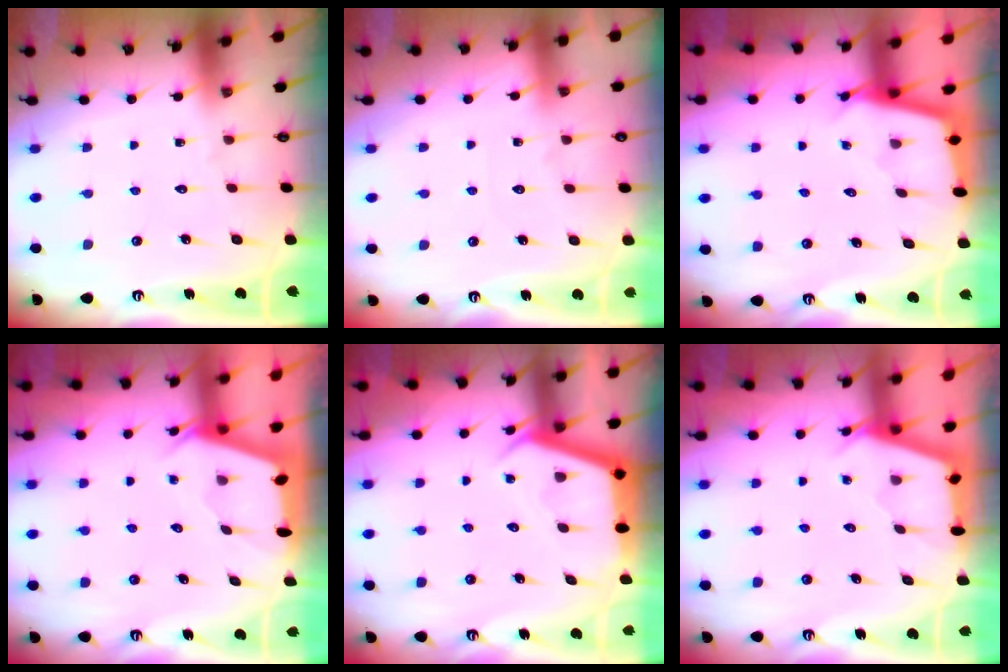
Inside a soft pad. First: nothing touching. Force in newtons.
{"total": 2.5, "press": 2.5, "slide": 0.5}
{"total": 2.3, "press": 2.3, "slide": 0.2}
{"total": 2.0, "press": 2.0, "slide": 0.3}
{"total": 3.9, "press": 3.9, "slide": 0.3}
{"total": 2.6, "press": 2.6, "slide": 0.3}